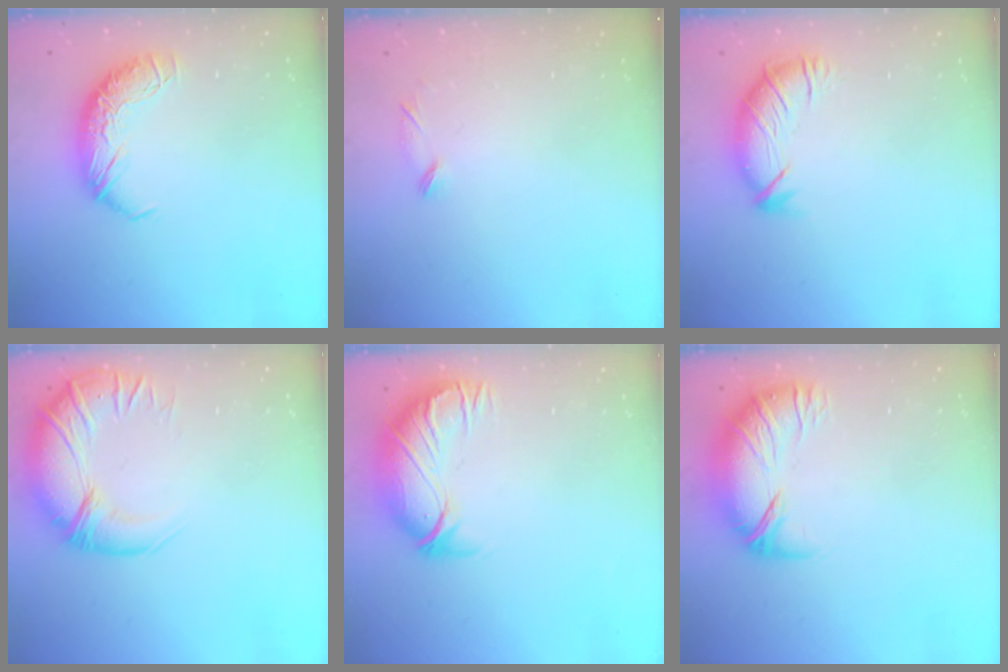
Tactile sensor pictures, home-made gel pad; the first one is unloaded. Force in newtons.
{"total": 6.7, "press": 6.6, "slide": 1.2}
{"total": 2.9, "press": 2.0, "slide": 2.2}
{"total": 5.3, "press": 3.6, "slide": 3.9}
{"total": 2.5, "press": 1.3, "slide": 2.1}
{"total": 2.6, "press": 1.0, "slide": 2.4}